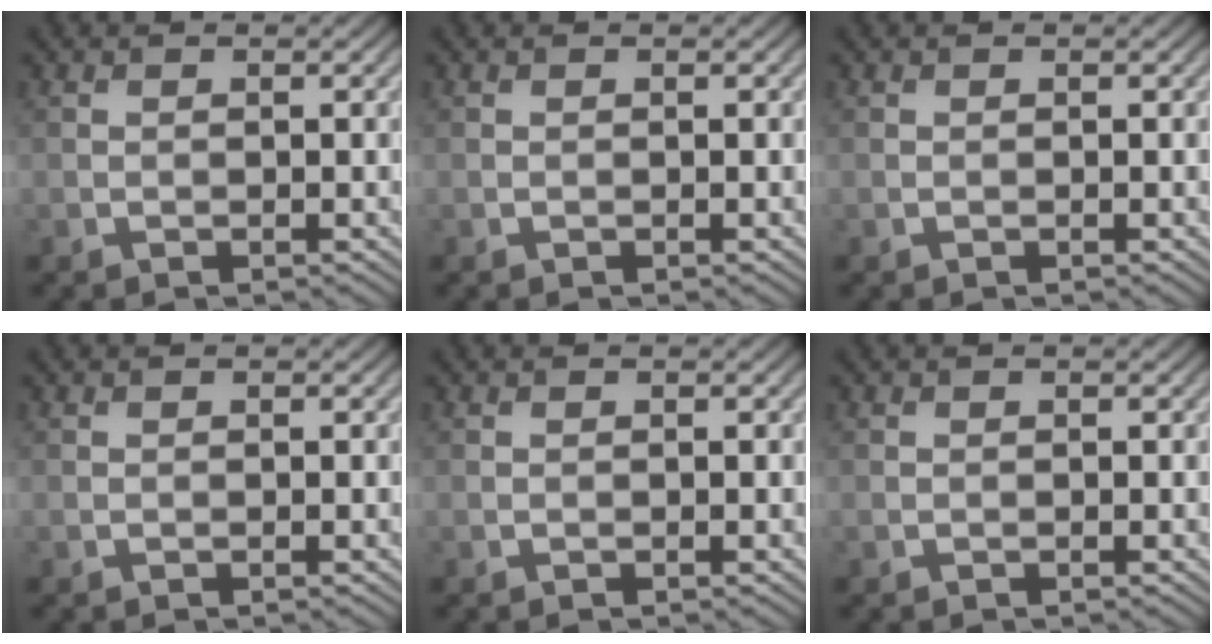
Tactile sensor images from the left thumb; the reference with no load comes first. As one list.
[{"total": 0.0}, {"total": 0.0}, {"total": 0.0}, {"total": 0.0}, {"total": 0.0}]